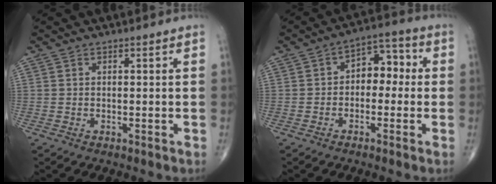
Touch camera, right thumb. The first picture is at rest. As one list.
[{"total": 7.2, "force": [-0.2, 4.9, 5.2], "torque": [-0.036, 0.032, -0.019]}]